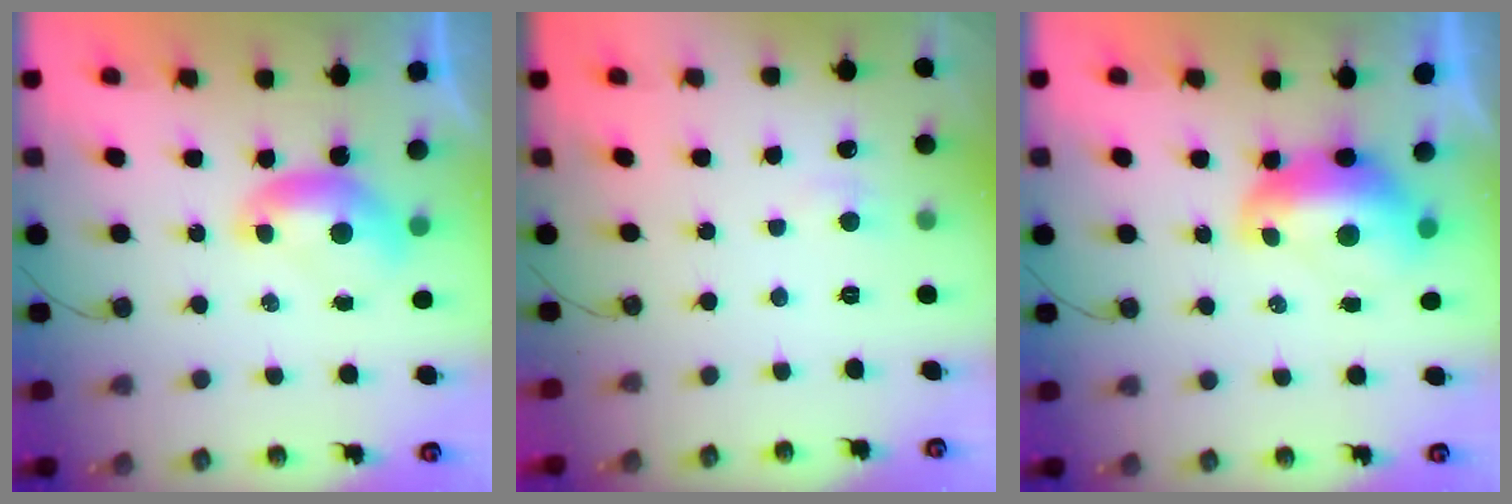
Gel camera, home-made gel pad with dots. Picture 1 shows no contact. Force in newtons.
{"total": 1.6, "press": 1.5, "slide": 0.5}
{"total": 2.9, "press": 2.8, "slide": 0.7}